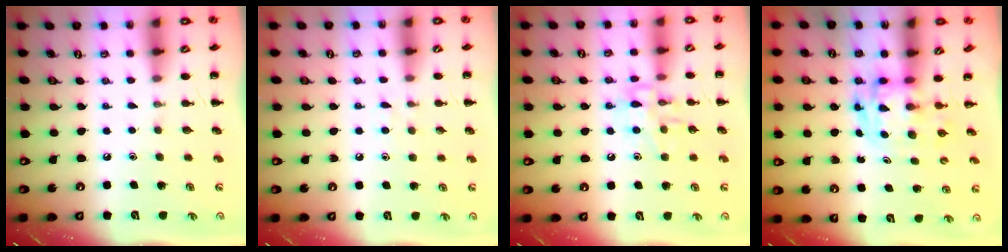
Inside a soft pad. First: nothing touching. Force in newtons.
{"total": 3.5, "press": 3.2, "slide": 1.6}
{"total": 10.6, "press": 10.6, "slide": 0.6}
{"total": 3.5, "press": 3.4, "slide": 0.6}